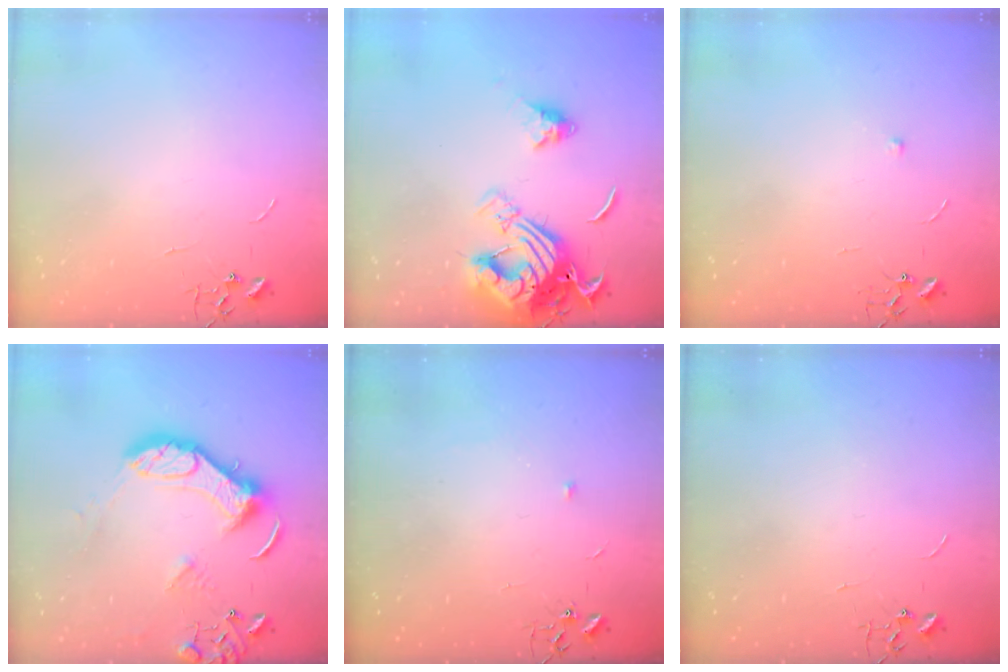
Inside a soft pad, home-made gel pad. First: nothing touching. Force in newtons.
{"total": 17.5, "press": 17.4, "slide": 1.9}
{"total": 3.8, "press": 3.8, "slide": 0.6}
{"total": 14.2, "press": 14.1, "slide": 1.4}
{"total": 5.7, "press": 5.7, "slide": 0.8}
{"total": 0.0}